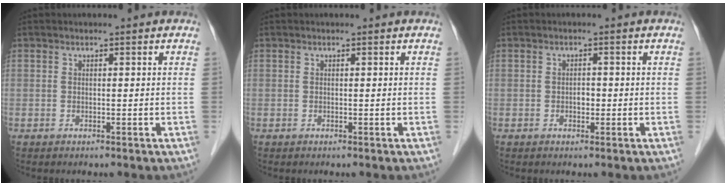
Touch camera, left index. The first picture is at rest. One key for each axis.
{"total": 0.0}
{"total": 1.2, "fx": -0.3, "fy": 0.8, "fz": 0.9, "tx": -0.013, "ty": 0.003, "tz": -0.005}